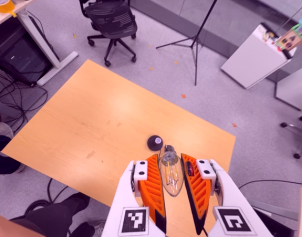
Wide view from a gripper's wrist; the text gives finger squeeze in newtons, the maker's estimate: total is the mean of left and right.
{"total": 14.5, "left": 15.7, "right": 13.4}